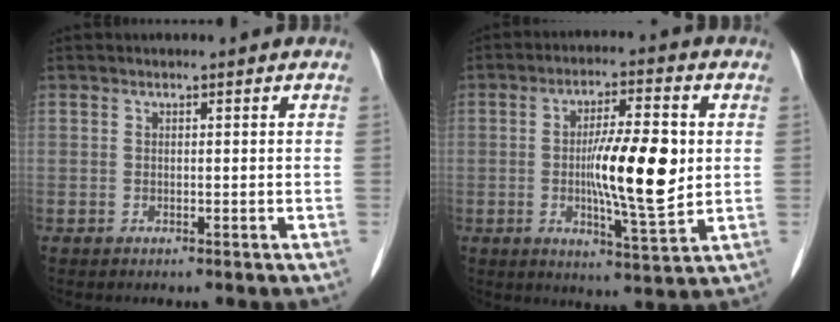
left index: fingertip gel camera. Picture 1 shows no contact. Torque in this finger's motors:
{"motor_torque": [1.22, 0.92, 0.47, 0.10]}